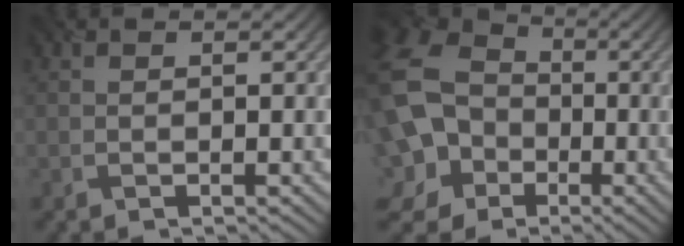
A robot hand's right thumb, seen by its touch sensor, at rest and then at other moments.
{"total": 18.9, "force": [-2.1, 15.9, 10.0], "torque": [-0.280, -0.026, -0.069]}